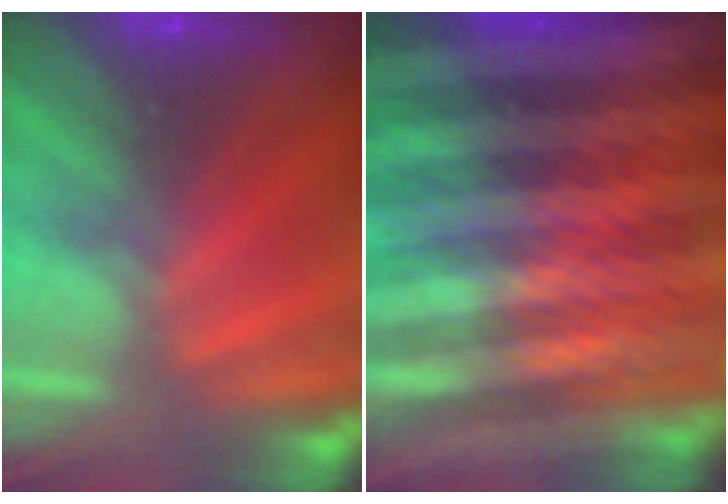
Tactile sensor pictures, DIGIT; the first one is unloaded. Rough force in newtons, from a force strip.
{"total": 7.0}